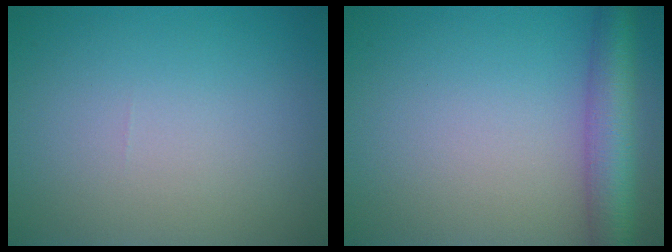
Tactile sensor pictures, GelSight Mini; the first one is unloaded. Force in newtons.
{"total": 5.4, "press": 5.4, "slide": 0.3}